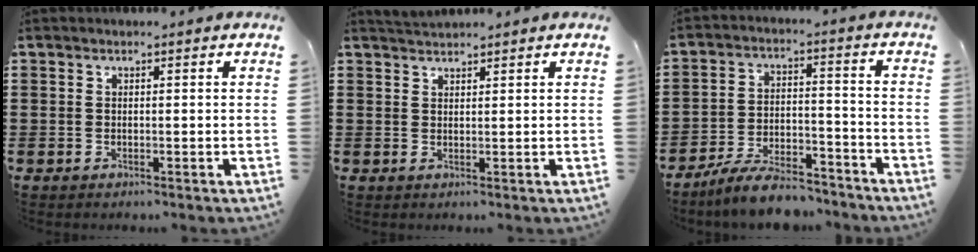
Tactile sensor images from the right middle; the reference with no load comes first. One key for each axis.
{"total": 1.7, "fx": 1.7, "fy": 0.2, "fz": 0.2, "tx": -0.009, "ty": 0.004, "tz": 0.033}
{"total": 7.8, "fx": -7.1, "fy": 1.4, "fz": 2.8, "tx": -0.047, "ty": 0.015, "tz": -0.133}